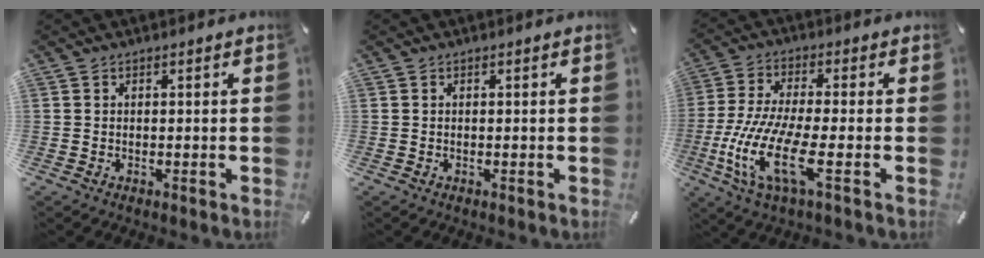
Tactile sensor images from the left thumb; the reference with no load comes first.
{"total": 0.0}
{"total": 14.7, "force": [-4.8, 3.8, 13.3], "torque": [-0.295, -0.019, -0.088]}